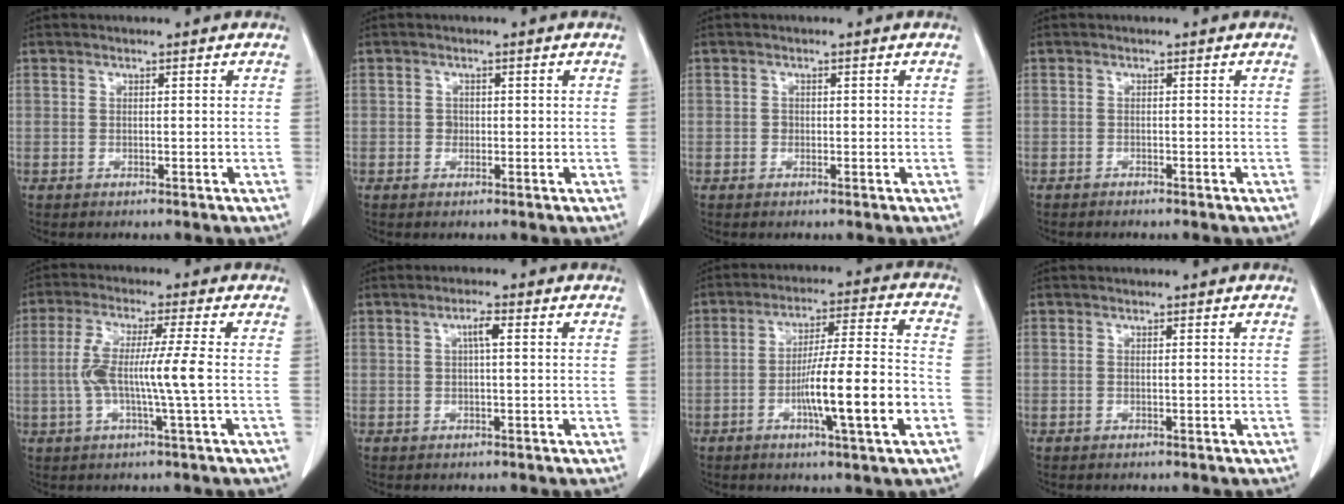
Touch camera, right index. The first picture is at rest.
{"total": 1.2, "force": [-0.1, 1.1, 0.4], "torque": [-0.005, 0.004, 0.000]}
{"total": 0.9, "force": [-0.1, 0.8, 0.4], "torque": [-0.004, 0.003, -0.002]}
{"total": 1.0, "force": [-0.9, 0.1, 0.3], "torque": [-0.008, -0.001, -0.012]}
{"total": 8.1, "force": [-0.8, -0.4, 8.1], "torque": [-0.164, 0.008, -0.017]}
{"total": 2.2, "force": [0.5, 0.2, 2.1], "torque": [-0.038, 0.005, 0.007]}
{"total": 13.4, "force": [-4.1, 0.3, 12.7], "torque": [-0.210, 0.001, -0.069]}
{"total": 0.0}